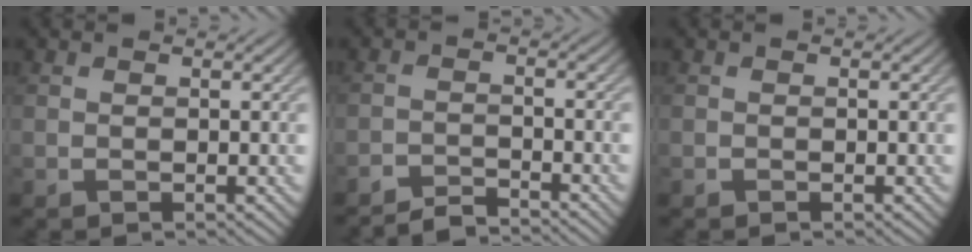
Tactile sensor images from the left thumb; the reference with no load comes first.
{"total": 3.9, "force": [-3.7, 0.4, 1.0], "torque": [-0.013, 0.006, -0.072]}
{"total": 0.0}